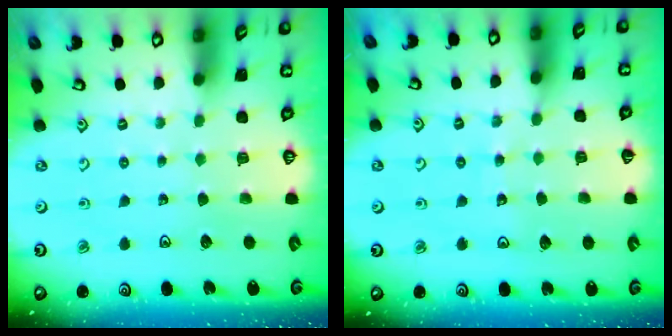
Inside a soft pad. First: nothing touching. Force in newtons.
{"total": 6.9, "press": 6.9, "slide": 0.8}